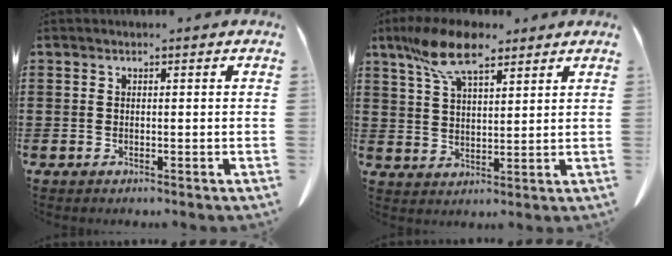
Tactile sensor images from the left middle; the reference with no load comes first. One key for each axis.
{"total": 9.7, "fx": 6.7, "fy": 3.3, "fz": 6.1, "tx": -0.136, "ty": -0.004, "tz": 0.125}